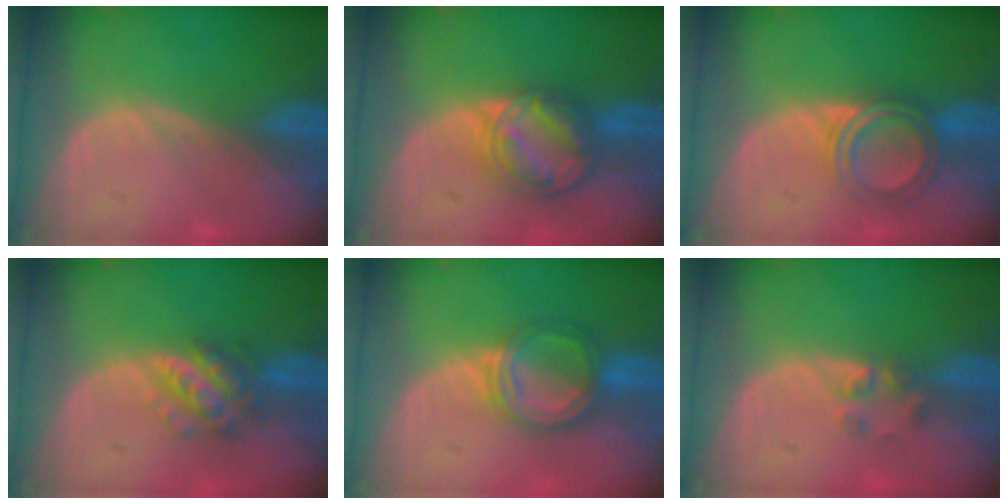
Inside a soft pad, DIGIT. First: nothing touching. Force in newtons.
{"total": 8.2, "press": 7.0, "slide": 4.4}
{"total": 5.1, "press": 5.0, "slide": 0.9}
{"total": 6.0, "press": 5.3, "slide": 2.8}
{"total": 6.5, "press": 5.8, "slide": 3.0}
{"total": 2.0, "press": 1.9, "slide": 0.8}